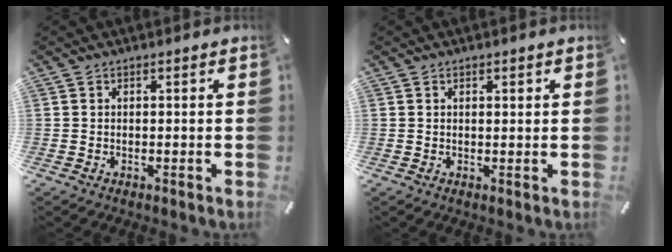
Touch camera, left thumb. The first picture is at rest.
{"total": 0.8, "force": [0.5, 0.4, 0.5], "torque": [-0.009, 0.001, 0.009]}